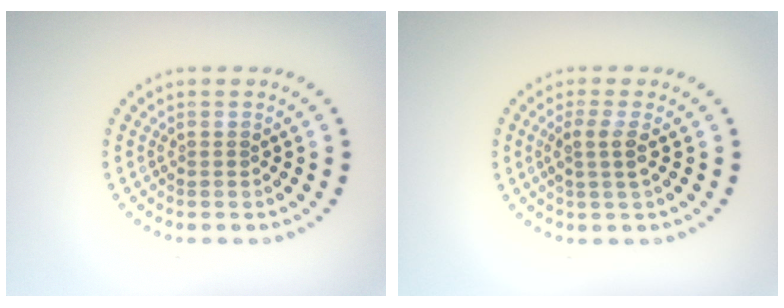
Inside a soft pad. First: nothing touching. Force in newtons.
{"total": 2.1, "press": 1.8, "slide": 1.0}